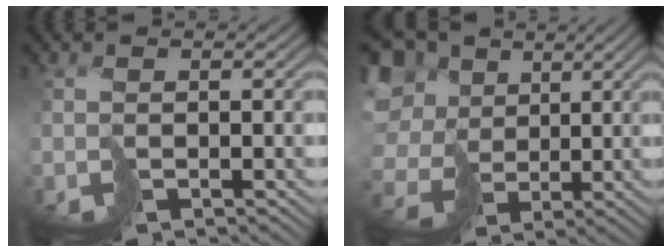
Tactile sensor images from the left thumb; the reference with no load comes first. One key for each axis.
{"total": 13.7, "fx": 3.0, "fy": 11.2, "fz": 7.4, "tx": -0.253, "ty": 0.000, "tz": 0.064}